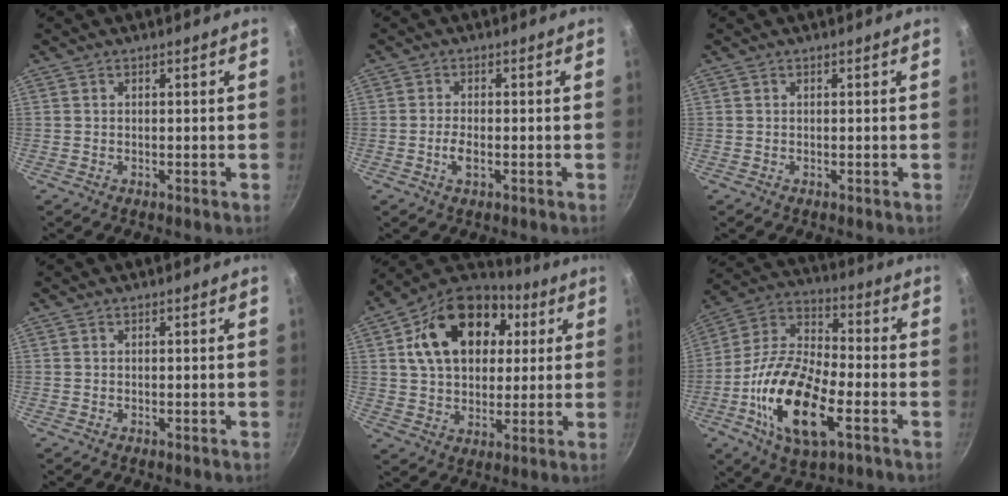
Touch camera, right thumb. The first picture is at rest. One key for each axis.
{"total": 2.8, "fx": -0.8, "fy": 1.3, "fz": 2.4, "tx": -0.051, "ty": 0.004, "tz": -0.018}
{"total": 0.0}
{"total": 0.0}
{"total": 21.4, "fx": 6.1, "fy": 14.9, "fz": 14.1, "tx": -0.220, "ty": 0.014, "tz": 0.091}
{"total": 20.7, "fx": -6.6, "fy": 9.4, "fz": 17.3, "tx": -0.328, "ty": 0.028, "tz": -0.137}